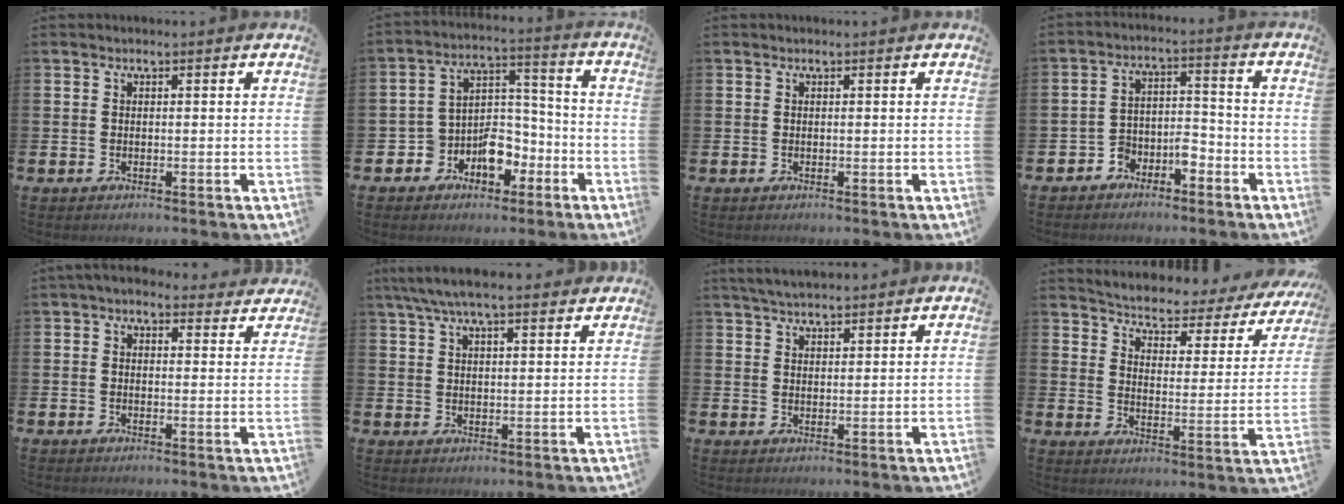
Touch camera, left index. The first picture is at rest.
{"total": 7.1, "force": [-3.7, 5.3, 2.8], "torque": [-0.063, 0.011, -0.071]}
{"total": 0.0}
{"total": 4.0, "force": [-3.3, 1.8, 1.4], "torque": [-0.030, 0.006, -0.068]}
{"total": 3.0, "force": [2.6, 1.2, 0.7], "torque": [-0.009, -0.011, 0.045]}
{"total": 5.9, "force": [5.1, 1.2, 2.9], "torque": [-0.064, -0.008, 0.092]}
{"total": 3.5, "force": [3.3, 0.6, 0.9], "torque": [-0.024, -0.009, 0.061]}
{"total": 3.5, "force": [3.3, 1.0, 0.7], "torque": [-0.040, -0.038, 0.046]}